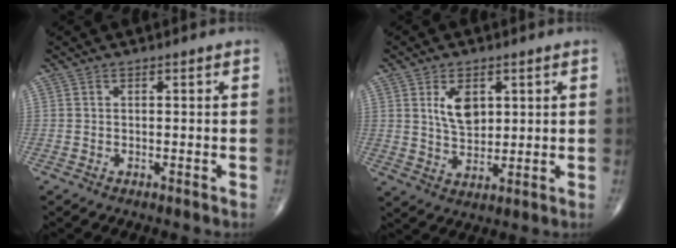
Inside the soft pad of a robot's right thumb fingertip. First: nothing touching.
{"total": 6.8, "force": [2.3, 4.1, 4.9], "torque": [-0.068, -0.017, 0.048]}